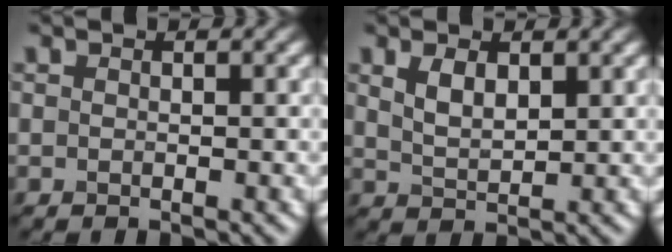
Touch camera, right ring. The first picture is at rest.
{"total": 2.5, "force": [1.3, 1.2, 1.8], "torque": [-0.043, -0.002, 0.030]}